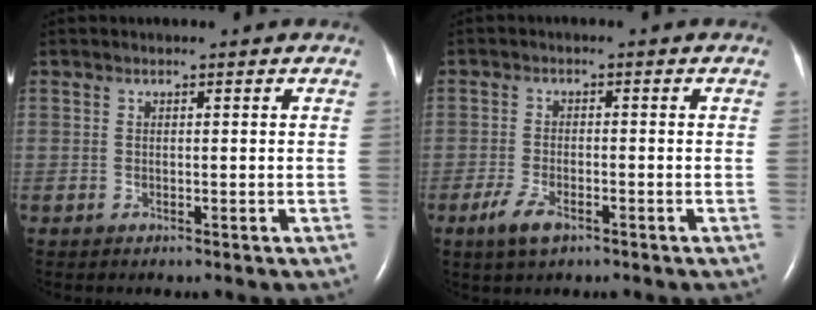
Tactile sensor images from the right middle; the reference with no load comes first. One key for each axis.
{"total": 4.1, "fx": -2.5, "fy": 1.4, "fz": 2.9, "tx": -0.069, "ty": -0.004, "tz": -0.046}